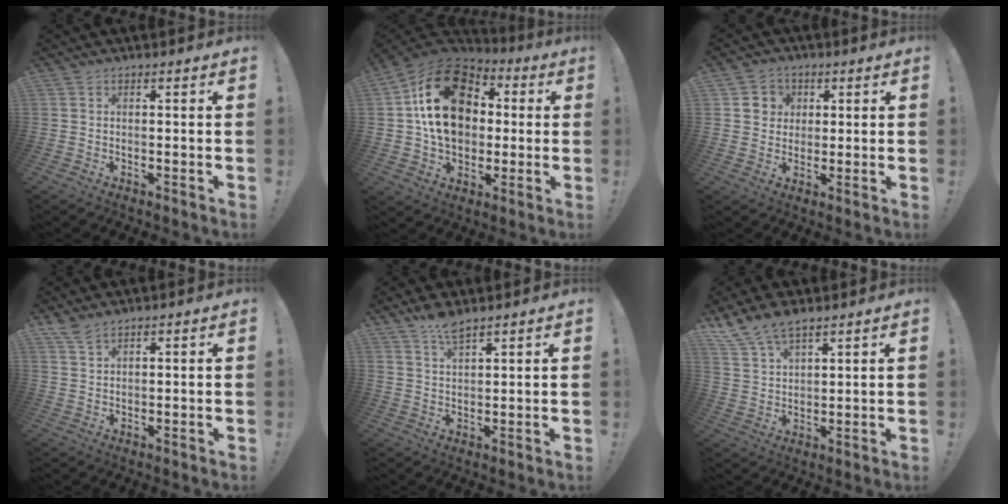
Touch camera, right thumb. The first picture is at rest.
{"total": 22.8, "force": [3.8, 16.9, 14.8], "torque": [-0.246, 0.012, 0.072]}
{"total": 5.9, "force": [1.4, 5.6, 1.0], "torque": [-0.006, -0.007, 0.026]}
{"total": 3.5, "force": [3.0, 0.9, 1.6], "torque": [-0.029, -0.017, 0.054]}
{"total": 5.5, "force": [4.6, 1.2, 2.8], "torque": [-0.048, -0.026, 0.080]}
{"total": 8.2, "force": [6.7, 2.9, 3.6], "torque": [-0.084, -0.032, 0.132]}